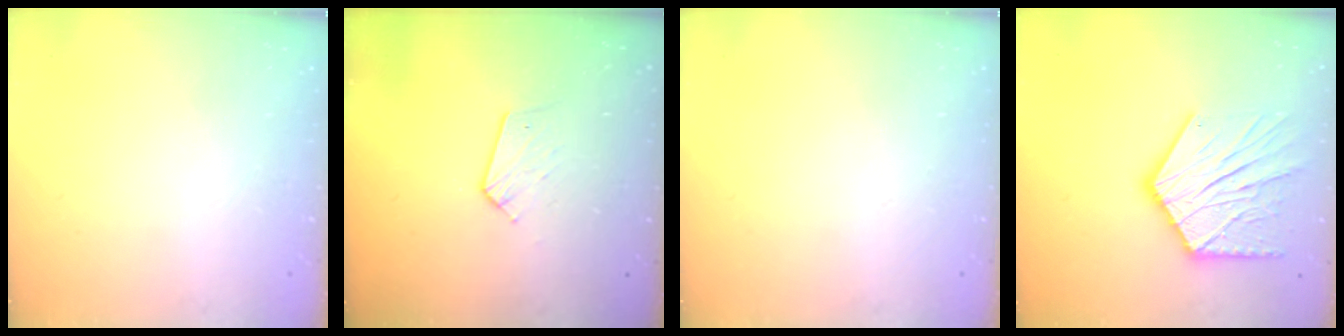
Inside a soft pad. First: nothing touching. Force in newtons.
{"total": 5.1, "press": 5.0, "slide": 0.5}
{"total": 0.0}
{"total": 17.7, "press": 17.6, "slide": 1.4}